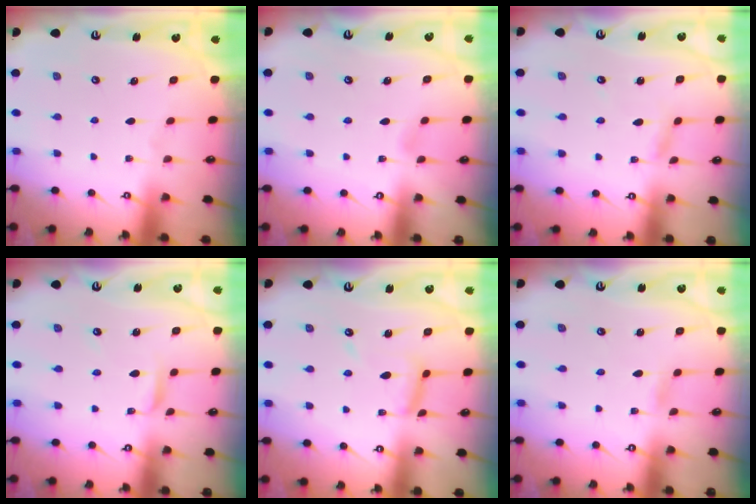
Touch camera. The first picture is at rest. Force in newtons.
{"total": 3.6, "press": 3.6, "slide": 0.4}
{"total": 1.9, "press": 1.9, "slide": 0.1}
{"total": 2.7, "press": 2.7, "slide": 0.2}
{"total": 10.1, "press": 10.1, "slide": 0.7}
{"total": 1.0, "press": 1.0, "slide": 0.1}